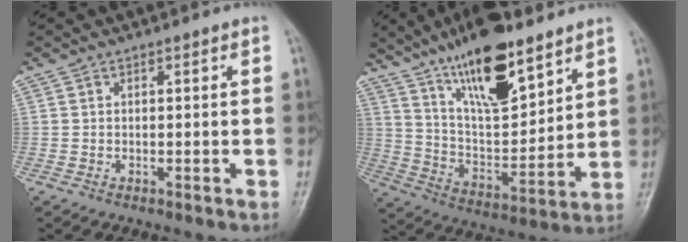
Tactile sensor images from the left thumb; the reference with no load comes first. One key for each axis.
{"total": 19.9, "fx": 13.5, "fy": 7.6, "fz": 12.5, "tx": -0.165, "ty": -0.077, "tz": 0.239}